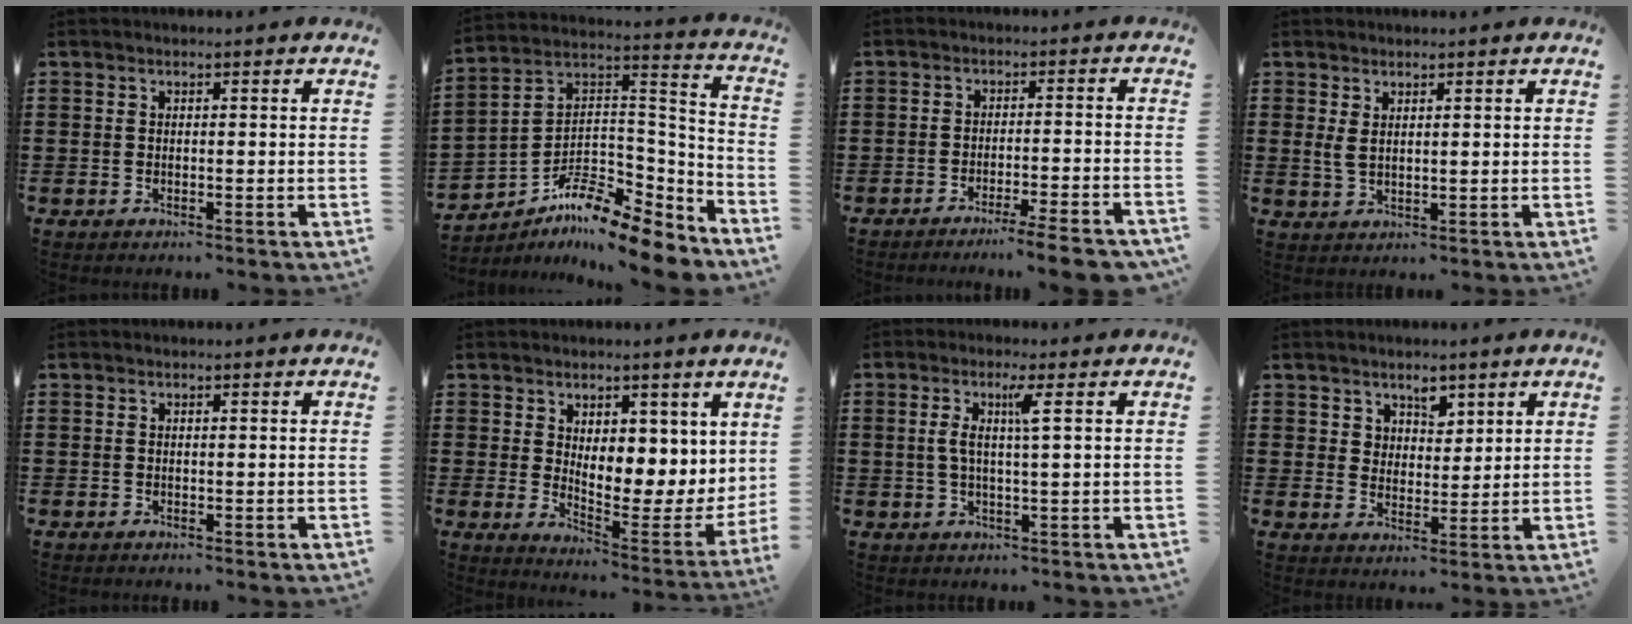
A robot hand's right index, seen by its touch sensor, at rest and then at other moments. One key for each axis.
{"total": 9.6, "fx": -8.3, "fy": 2.2, "fz": 4.3, "tx": -0.086, "ty": 0.007, "tz": -0.167}
{"total": 5.3, "fx": -4.4, "fy": -0.3, "fz": 3.0, "tx": -0.046, "ty": -0.014, "tz": -0.081}
{"total": 2.2, "fx": 1.3, "fy": 0.8, "fz": 1.6, "tx": -0.035, "ty": 0.004, "tz": 0.023}
{"total": 0.0}
{"total": 4.8, "fx": 2.6, "fy": 2.9, "fz": 2.7, "tx": -0.050, "ty": -0.036, "tz": 0.045}
{"total": 4.0, "fx": 1.0, "fy": 0.0, "fz": 3.9, "tx": -0.077, "ty": 0.000, "tz": 0.011}
{"total": 4.0, "fx": 2.8, "fy": 2.8, "fz": 0.4, "tx": -0.016, "ty": 0.005, "tz": 0.049}